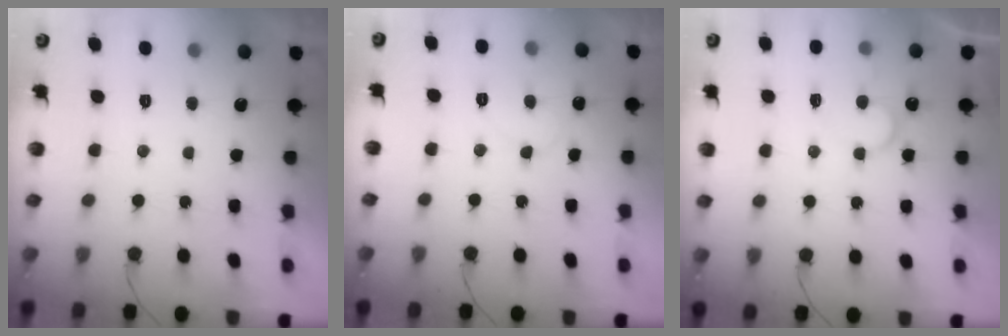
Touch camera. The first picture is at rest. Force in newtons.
{"total": 6.7, "press": 6.7, "slide": 0.5}
{"total": 7.1, "press": 7.1, "slide": 0.5}